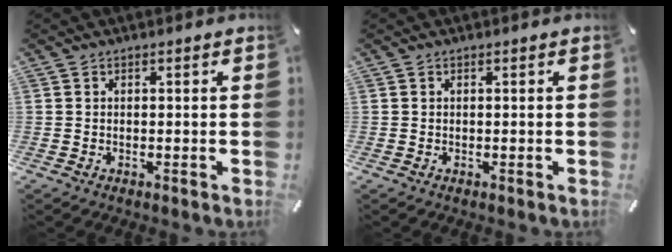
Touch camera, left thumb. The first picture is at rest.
{"total": 0.0}